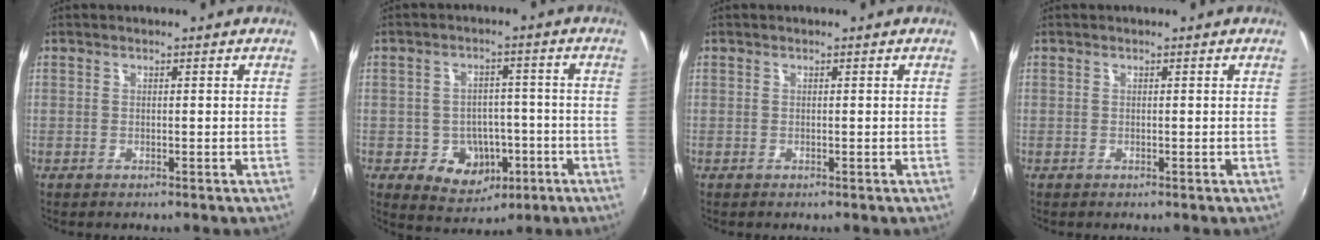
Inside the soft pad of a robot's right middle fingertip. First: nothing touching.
{"total": 8.8, "force": [-3.2, 7.1, 4.1], "torque": [-0.082, 0.015, -0.026]}
{"total": 0.0}
{"total": 0.0}